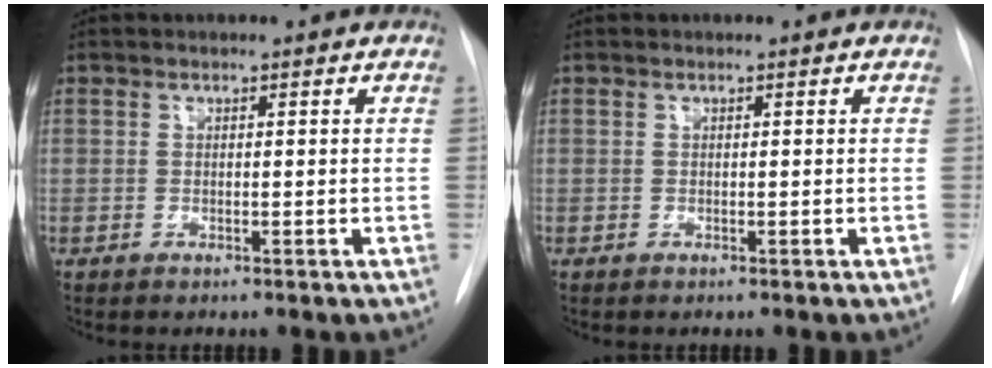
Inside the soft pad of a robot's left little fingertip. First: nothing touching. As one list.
[{"total": 0.0}]